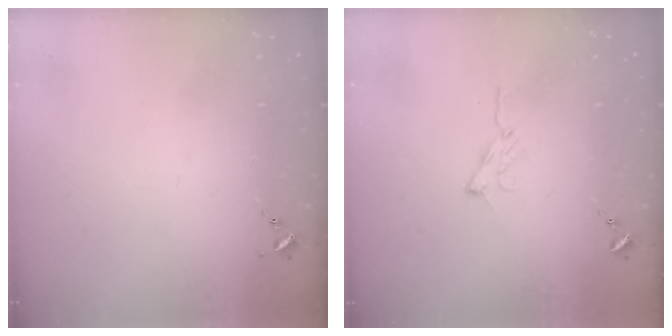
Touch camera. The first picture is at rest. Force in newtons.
{"total": 5.8, "press": 5.8, "slide": 0.6}